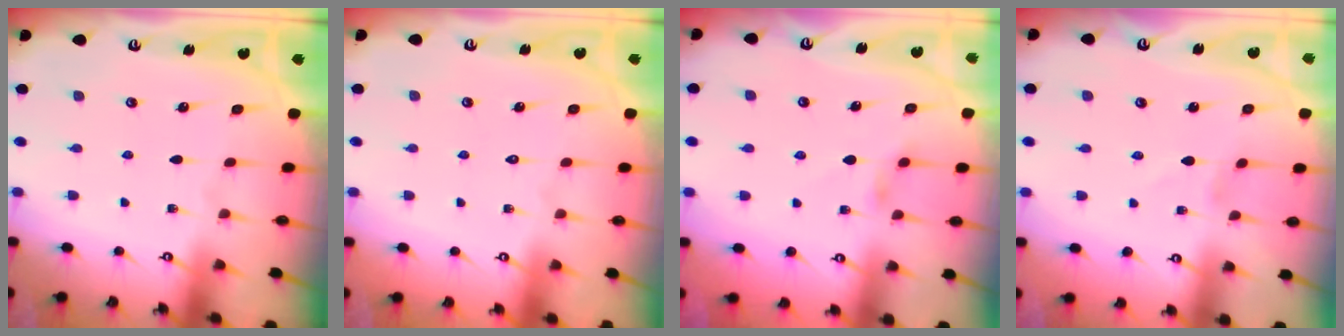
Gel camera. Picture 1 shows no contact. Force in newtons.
{"total": 1.5, "press": 1.5, "slide": 0.1}
{"total": 3.2, "press": 3.2, "slide": 0.6}
{"total": 1.3, "press": 1.3, "slide": 0.1}